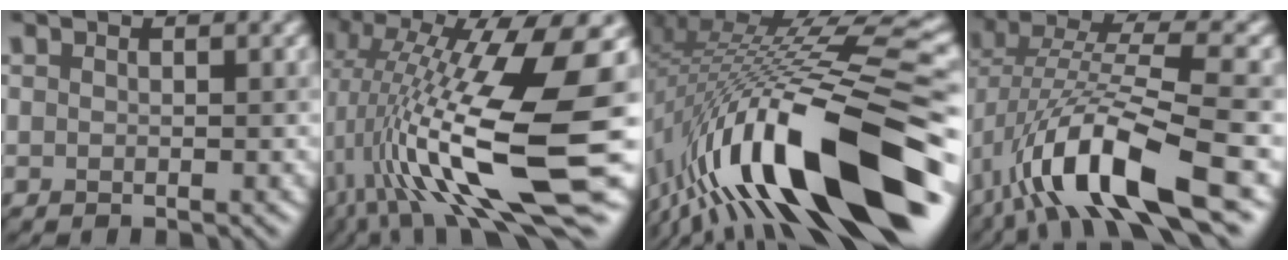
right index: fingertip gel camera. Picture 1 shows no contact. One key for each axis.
{"total": 15.1, "fx": -0.9, "fy": 3.7, "fz": 14.7, "tx": -0.255, "ty": 0.002, "tz": -0.009}
{"total": 19.6, "fx": -5.4, "fy": 4.8, "fz": 18.2, "tx": -0.287, "ty": 0.029, "tz": -0.109}
{"total": 11.7, "fx": -4.8, "fy": 3.3, "fz": 10.2, "tx": -0.197, "ty": 0.016, "tz": -0.091}